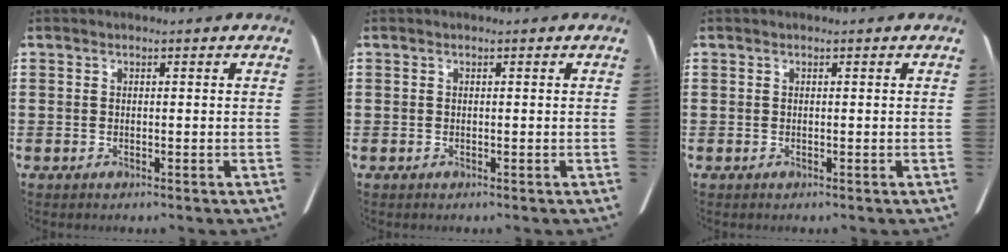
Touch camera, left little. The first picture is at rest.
{"total": 0.0}
{"total": 0.0}